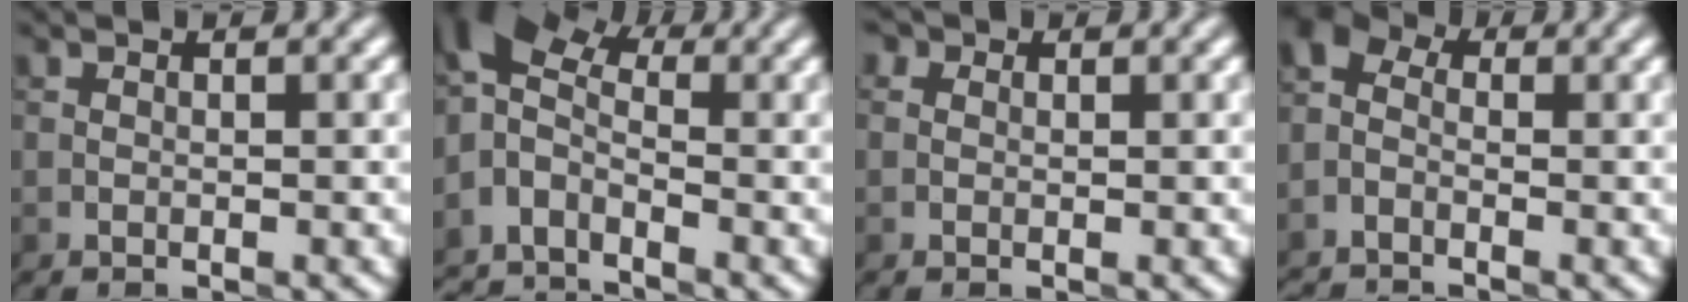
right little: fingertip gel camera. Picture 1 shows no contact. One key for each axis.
{"total": 5.5, "fx": -2.0, "fy": 3.5, "fz": 3.7, "tx": -0.075, "ty": 0.007, "tz": -0.056}
{"total": 2.1, "fx": 1.1, "fy": 1.4, "fz": 1.1, "tx": -0.010, "ty": 0.011, "tz": -0.015}
{"total": 2.9, "fx": -2.0, "fy": 1.8, "fz": 1.2, "tx": -0.034, "ty": -0.001, "tz": -0.055}